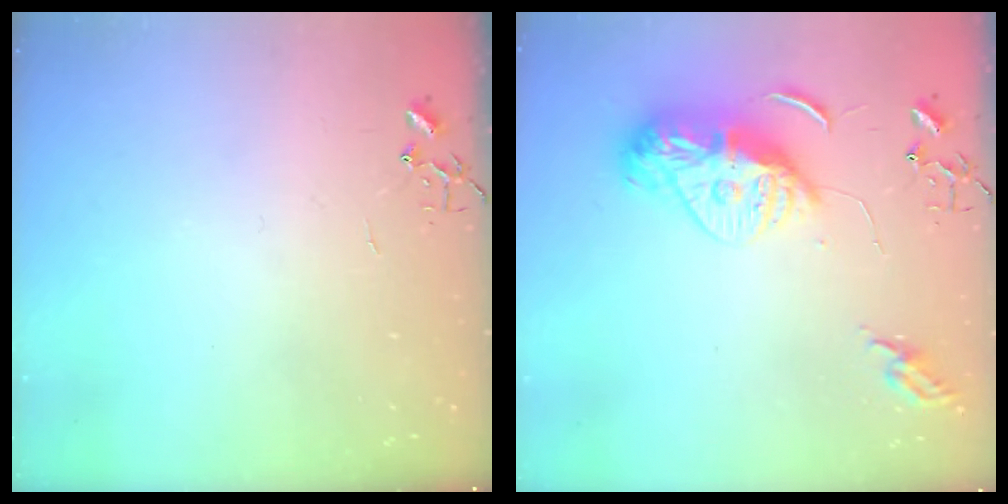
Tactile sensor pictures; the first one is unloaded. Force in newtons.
{"total": 12.7, "press": 12.7, "slide": 1.2}